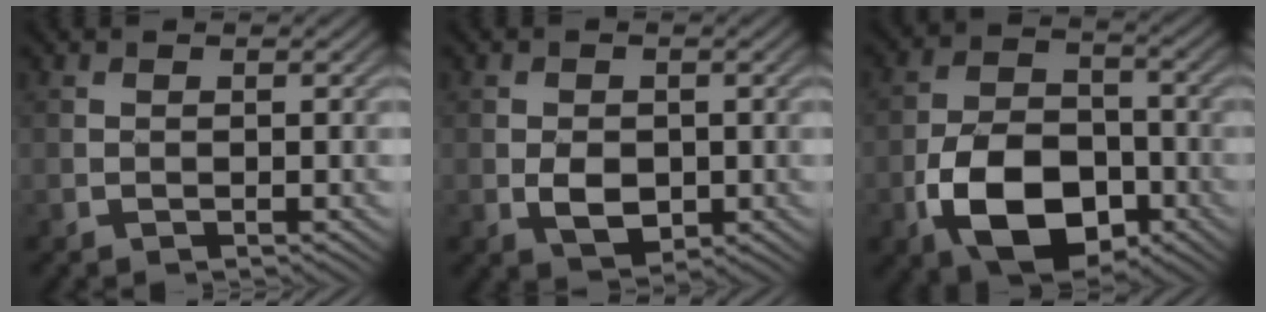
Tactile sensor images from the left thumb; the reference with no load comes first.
{"total": 3.3, "force": [-0.5, 2.4, 2.2], "torque": [-0.044, -0.007, -0.008]}
{"total": 11.5, "force": [-4.7, 7.1, 7.8], "torque": [-0.164, -0.010, -0.089]}